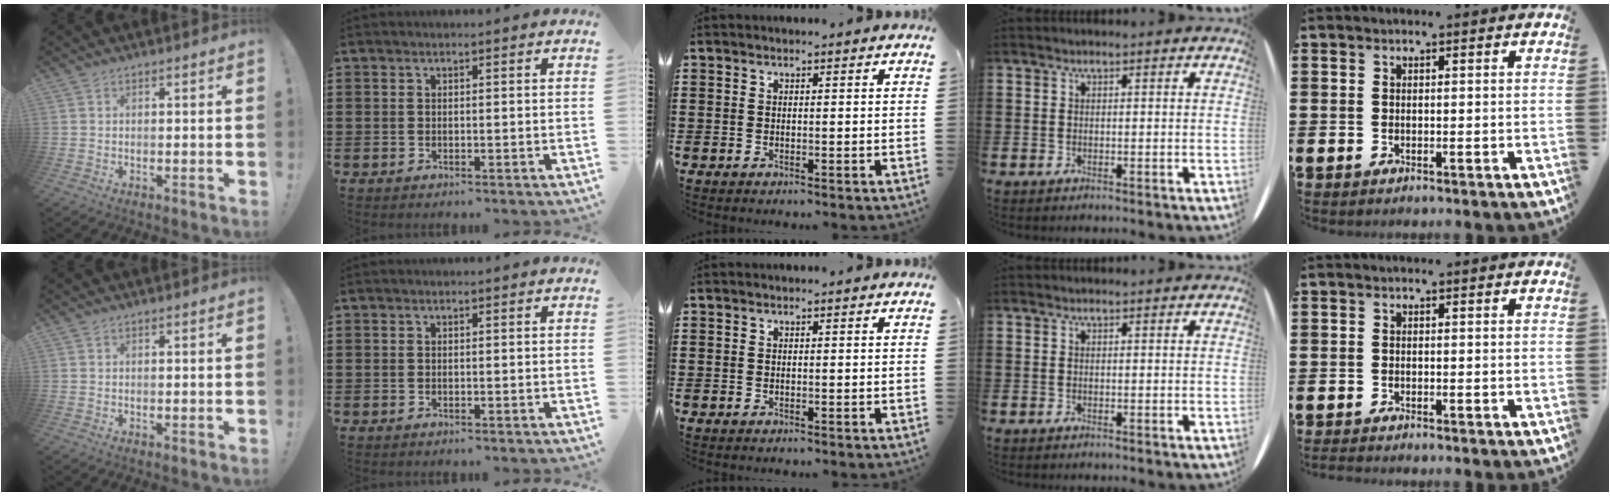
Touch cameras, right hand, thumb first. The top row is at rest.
{"little": {"total": 0.5, "force": [-0.5, 0.0, 0.1], "torque": [-0.002, -0.002, -0.011]}}